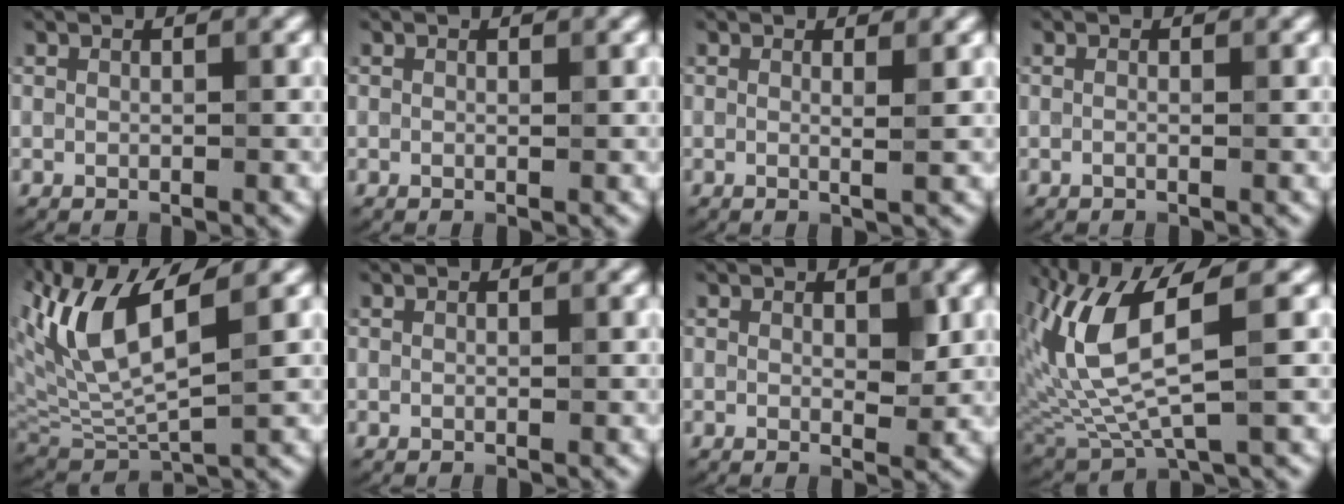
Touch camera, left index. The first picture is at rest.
{"total": 0.0}
{"total": 1.3, "force": [0.3, 0.3, 1.2], "torque": [-0.017, -0.002, -0.003]}
{"total": 0.5, "force": [0.0, 0.1, 0.5], "torque": [-0.013, -0.007, -0.007]}
{"total": 8.4, "force": [3.2, 2.7, 7.3], "torque": [-0.156, 0.003, 0.061]}
{"total": 0.0}
{"total": 1.7, "force": [0.3, 0.9, 1.4], "torque": [-0.017, -0.008, 0.007]}
{"total": 8.0, "force": [2.1, 2.5, 7.3], "torque": [-0.170, -0.009, 0.047]}